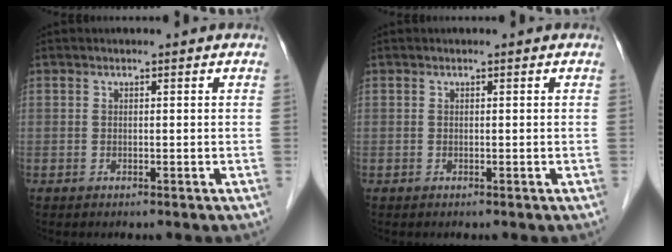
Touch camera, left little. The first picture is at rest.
{"total": 0.0}